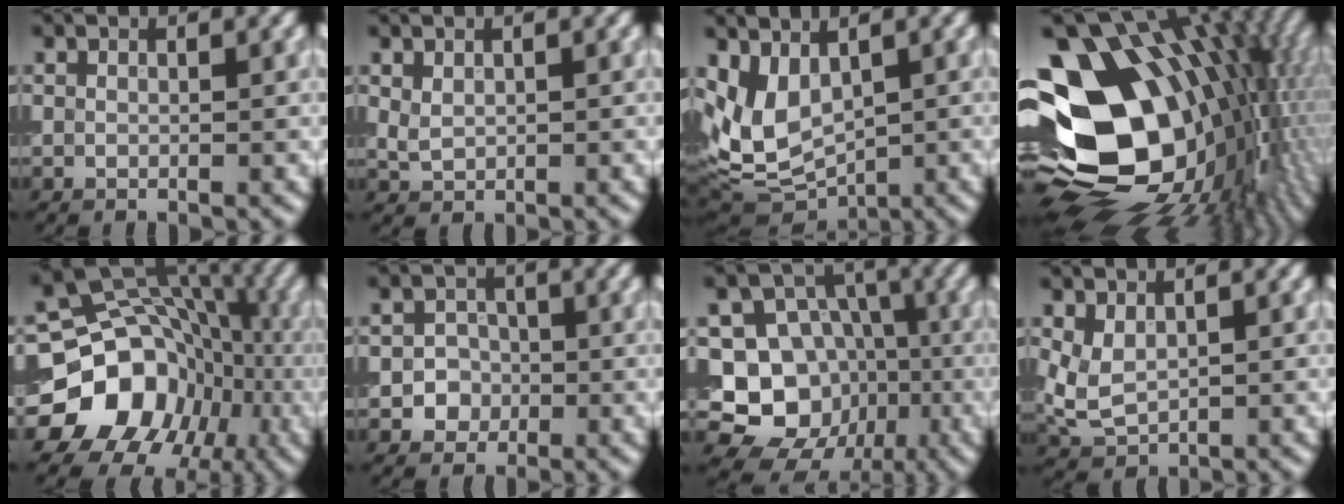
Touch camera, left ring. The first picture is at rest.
{"total": 1.3, "force": [0.5, 0.9, 0.8], "torque": [-0.018, -0.001, 0.015]}
{"total": 5.8, "force": [1.5, 3.7, 4.2], "torque": [-0.090, -0.015, 0.032]}
{"total": 21.2, "force": [-0.2, 14.8, 15.2], "torque": [-0.277, -0.006, -0.002]}
{"total": 16.0, "force": [-5.1, 13.5, 7.0], "torque": [-0.116, -0.012, -0.113]}
{"total": 2.5, "force": [-0.7, 2.3, 0.7], "torque": [0.013, -0.001, -0.023]}
{"total": 14.3, "force": [-4.2, 12.7, 5.1], "torque": [-0.089, -0.009, -0.084]}
{"total": 3.1, "force": [0.5, 2.1, 2.2], "torque": [-0.052, -0.002, 0.018]}